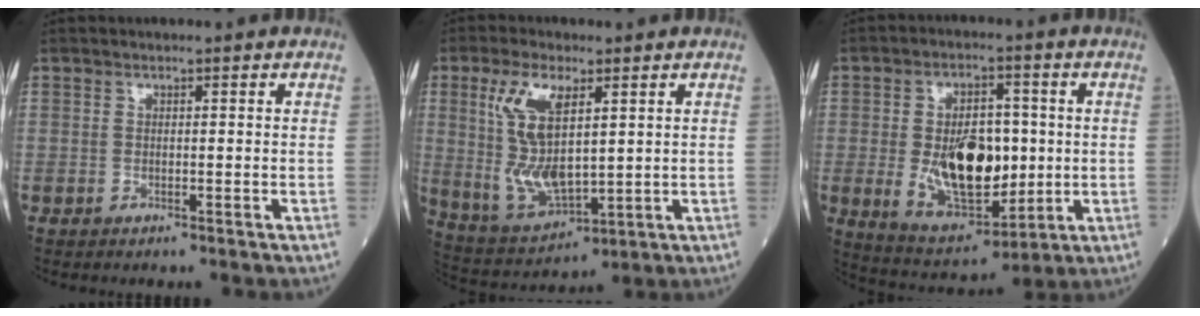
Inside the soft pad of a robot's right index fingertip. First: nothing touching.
{"total": 11.3, "force": [3.0, 4.0, 10.1], "torque": [-0.217, -0.001, 0.069]}
{"total": 13.6, "force": [-0.4, 6.6, 11.8], "torque": [-0.211, -0.005, 0.007]}